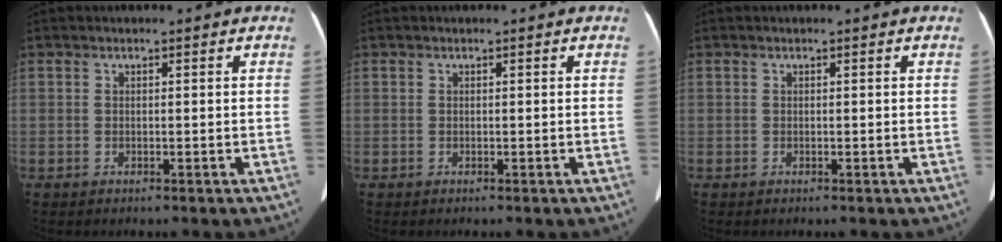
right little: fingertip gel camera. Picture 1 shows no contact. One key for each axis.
{"total": 0.0}
{"total": 0.0}